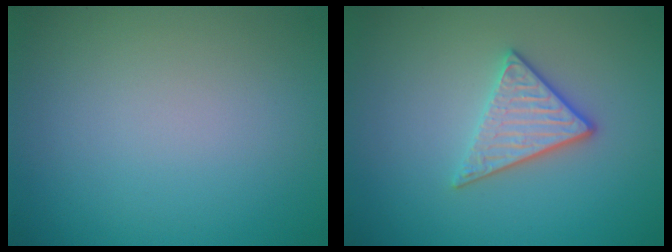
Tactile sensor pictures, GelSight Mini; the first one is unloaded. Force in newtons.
{"total": 3.3, "press": 2.9, "slide": 1.5}